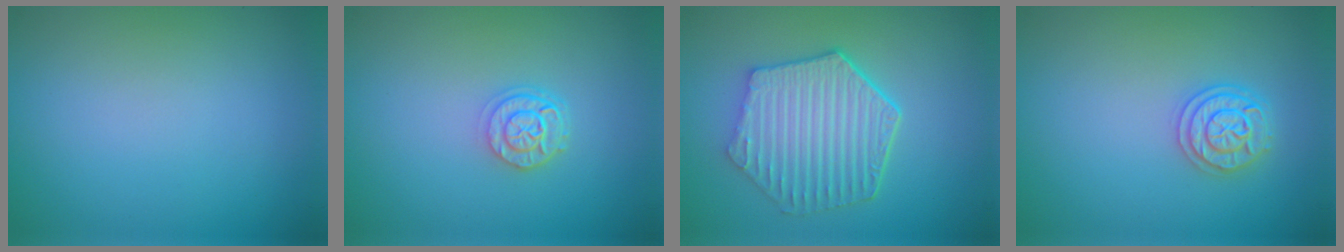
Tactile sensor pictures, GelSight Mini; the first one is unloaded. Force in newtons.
{"total": 2.4, "press": 1.9, "slide": 1.4}
{"total": 6.5, "press": 4.9, "slide": 4.3}
{"total": 2.4, "press": 2.4, "slide": 0.4}